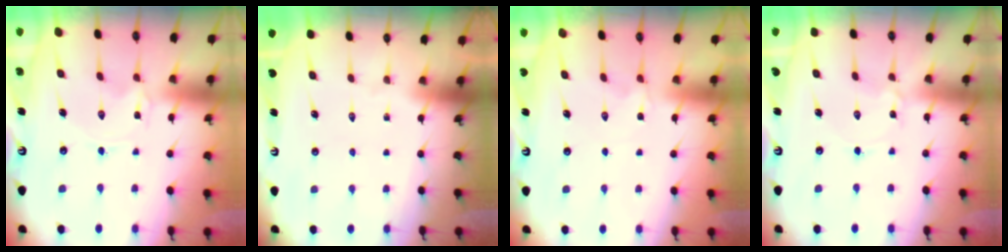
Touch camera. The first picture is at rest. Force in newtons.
{"total": 0.0}
{"total": 1.9, "press": 1.8, "slide": 0.5}
{"total": 1.2, "press": 1.2, "slide": 0.0}